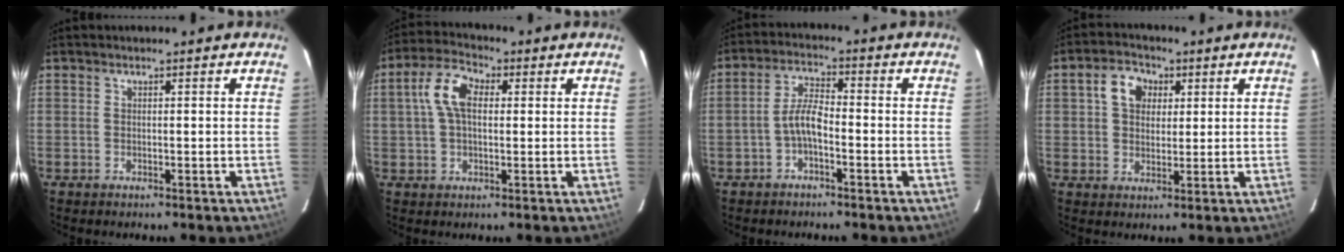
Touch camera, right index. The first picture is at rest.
{"total": 7.7, "force": [1.4, 4.3, 6.2], "torque": [-0.126, 0.023, 0.025]}
{"total": 4.4, "force": [-2.1, 1.3, 3.7], "torque": [-0.078, 0.014, -0.042]}
{"total": 6.2, "force": [2.1, 4.7, 3.5], "torque": [-0.063, 0.025, 0.037]}